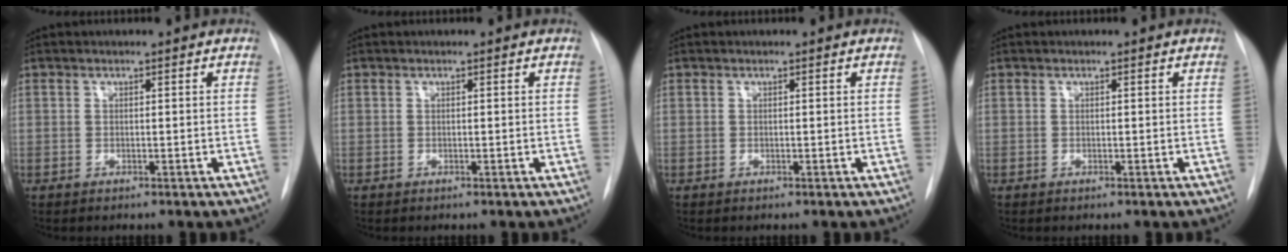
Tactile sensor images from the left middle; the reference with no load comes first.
{"total": 0.0}
{"total": 0.0}
{"total": 0.0}